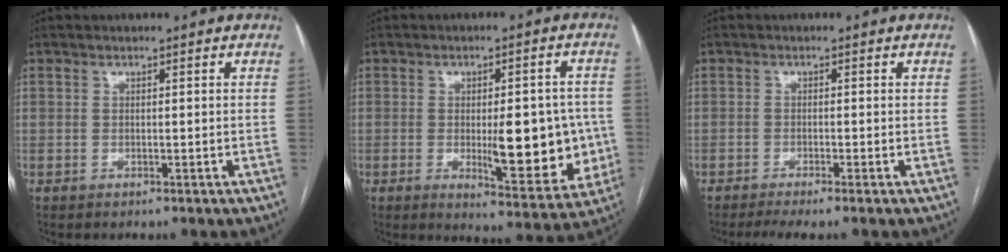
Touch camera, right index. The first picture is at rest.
{"total": 13.2, "force": [-1.7, 4.2, 12.4], "torque": [-0.153, -0.002, -0.012]}
{"total": 3.8, "force": [-2.9, -0.4, 2.4], "torque": [-0.035, -0.004, -0.049]}